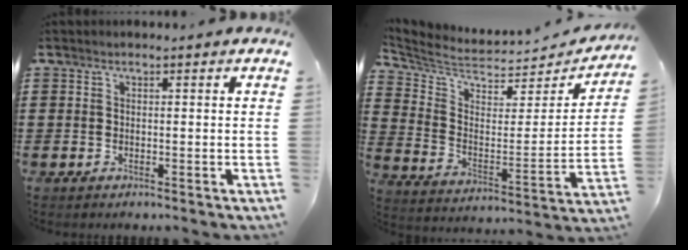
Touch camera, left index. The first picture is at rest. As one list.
[{"total": 5.0, "force": [4.5, 1.6, 1.5], "torque": [-0.059, -0.047, 0.073]}]